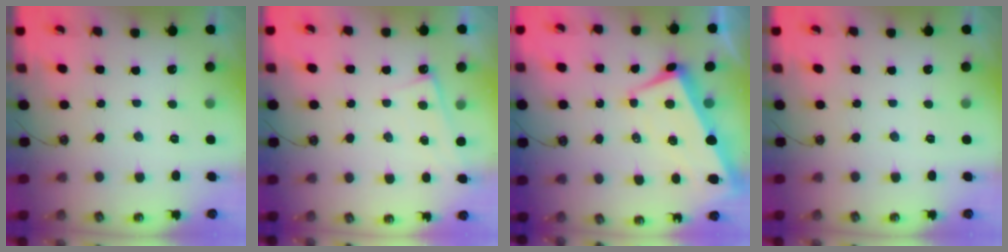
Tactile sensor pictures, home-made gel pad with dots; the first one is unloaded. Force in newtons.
{"total": 0.8, "press": 0.8, "slide": 0.2}
{"total": 1.4, "press": 1.0, "slide": 0.9}
{"total": 0.0}